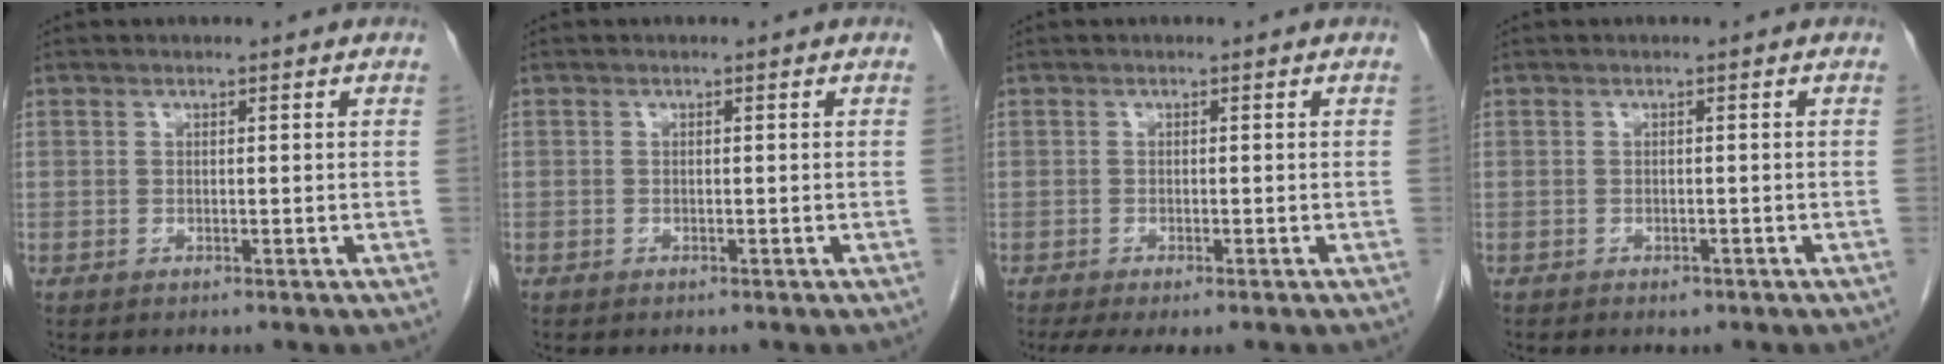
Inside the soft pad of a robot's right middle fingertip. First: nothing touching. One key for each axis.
{"total": 0.0}
{"total": 5.7, "fx": -4.4, "fy": 1.2, "fz": 3.5, "tx": -0.052, "ty": -0.016, "tz": -0.068}
{"total": 1.1, "fx": -0.8, "fy": 0.7, "fz": 0.4, "tx": -0.010, "ty": 0.002, "tz": -0.006}